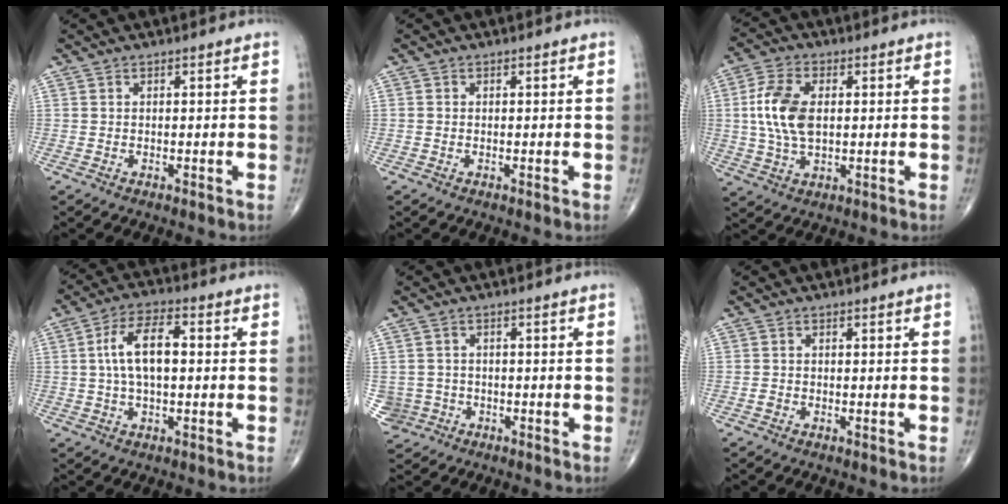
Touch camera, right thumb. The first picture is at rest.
{"total": 0.0}
{"total": 10.3, "force": [1.1, 5.7, 8.5], "torque": [-0.177, 0.002, 0.022]}
{"total": 9.6, "force": [0.8, 4.5, 8.5], "torque": [-0.157, 0.020, 0.010]}
{"total": 4.4, "force": [-1.2, 4.2, 0.1], "torque": [0.008, 0.013, -0.017]}
{"total": 0.8, "force": [-0.4, 0.5, 0.5], "torque": [-0.010, 0.000, -0.008]}